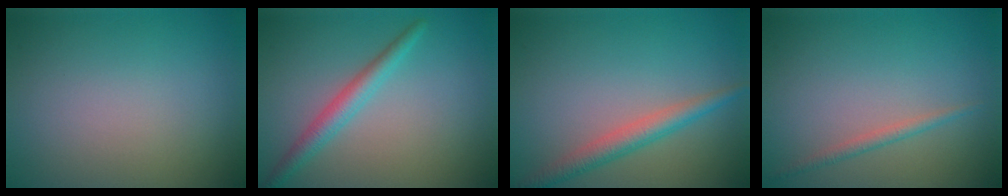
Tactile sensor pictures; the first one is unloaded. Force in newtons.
{"total": 2.5, "press": 2.5, "slide": 0.1}
{"total": 2.8, "press": 2.8, "slide": 0.1}
{"total": 1.2, "press": 1.2, "slide": 0.0}